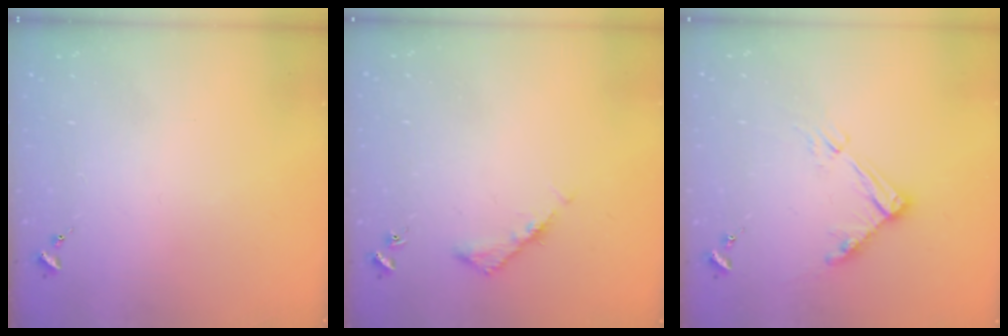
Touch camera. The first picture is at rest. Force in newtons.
{"total": 5.0, "press": 4.9, "slide": 0.8}
{"total": 9.8, "press": 9.8, "slide": 1.0}